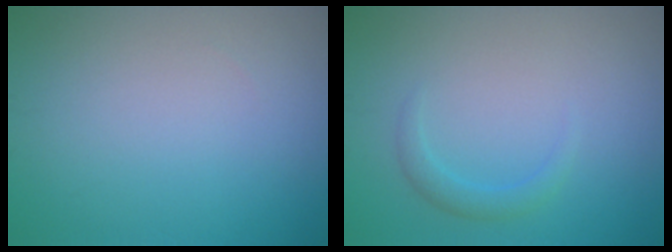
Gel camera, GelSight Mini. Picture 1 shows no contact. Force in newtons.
{"total": 1.5, "press": 1.5, "slide": 0.1}